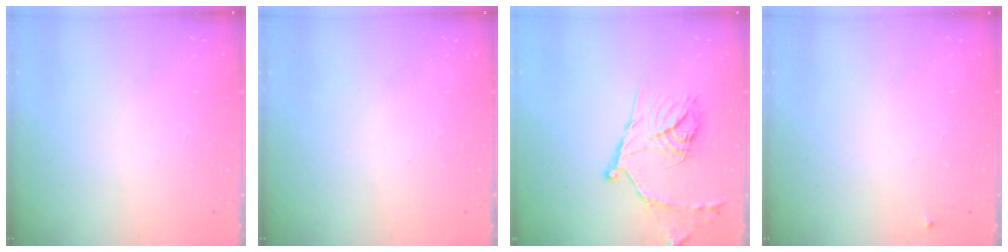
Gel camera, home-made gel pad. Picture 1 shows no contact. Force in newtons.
{"total": 0.0}
{"total": 16.5, "press": 16.5, "slide": 1.6}
{"total": 3.2, "press": 3.2, "slide": 0.5}